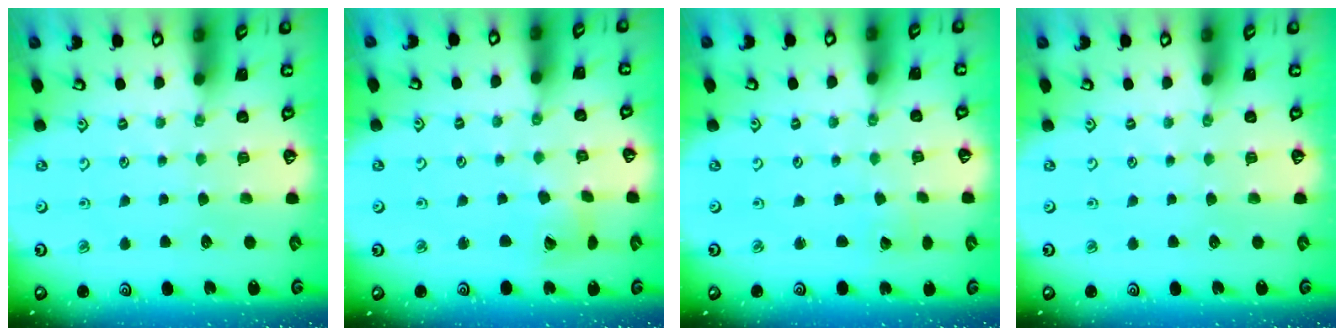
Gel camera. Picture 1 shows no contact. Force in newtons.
{"total": 6.3, "press": 6.2, "slide": 0.9}
{"total": 1.5, "press": 1.5, "slide": 0.0}
{"total": 0.0}